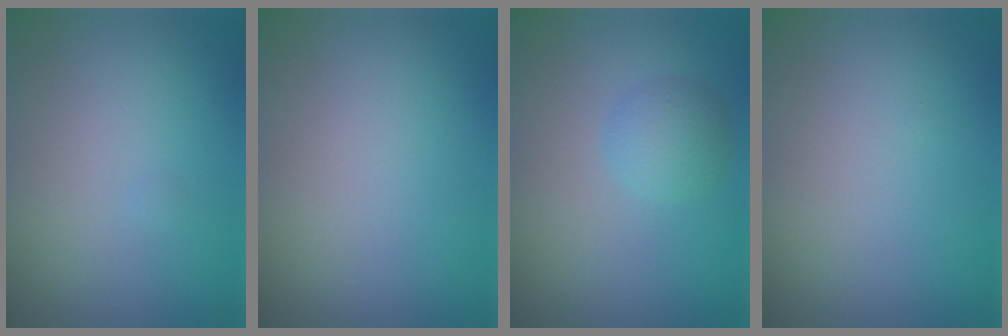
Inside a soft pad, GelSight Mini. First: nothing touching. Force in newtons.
{"total": 0.0}
{"total": 2.4, "press": 2.4, "slide": 0.1}
{"total": 0.0}